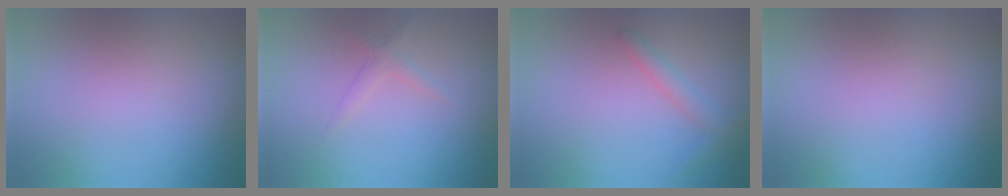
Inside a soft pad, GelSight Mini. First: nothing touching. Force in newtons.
{"total": 1.2, "press": 1.2, "slide": 0.1}
{"total": 1.6, "press": 1.6, "slide": 0.1}
{"total": 0.0}